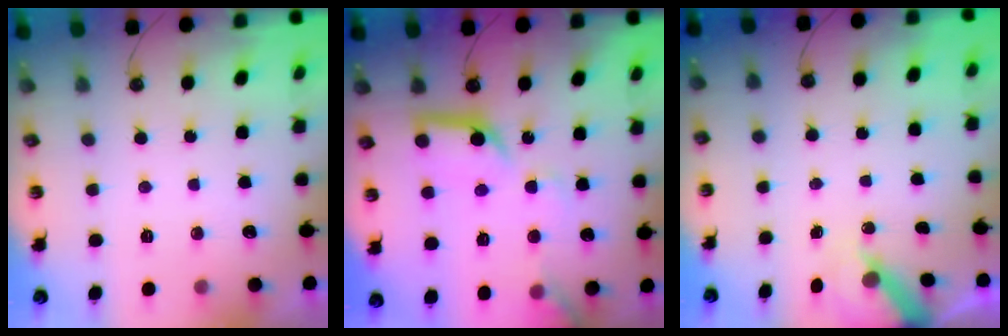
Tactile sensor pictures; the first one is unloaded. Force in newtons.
{"total": 13.4, "press": 13.3, "slide": 1.2}
{"total": 6.2, "press": 6.2, "slide": 0.7}